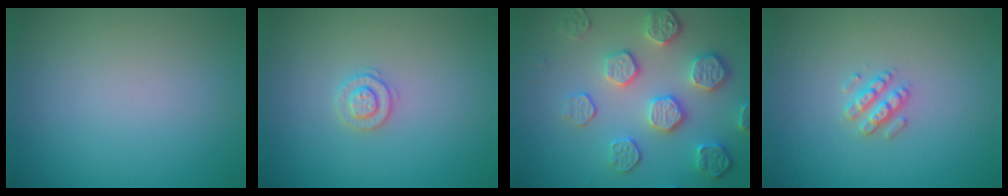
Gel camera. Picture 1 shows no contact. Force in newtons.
{"total": 1.8, "press": 1.8, "slide": 0.4}
{"total": 5.2, "press": 4.5, "slide": 2.6}
{"total": 2.1, "press": 2.0, "slide": 0.5}